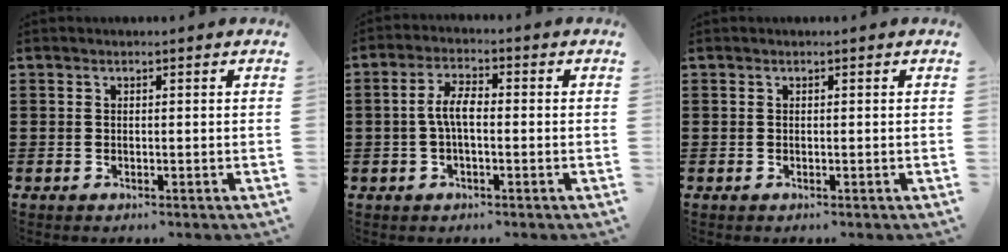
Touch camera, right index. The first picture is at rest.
{"total": 4.5, "force": [-0.5, 1.8, 4.1], "torque": [-0.089, 0.004, -0.014]}
{"total": 0.0}